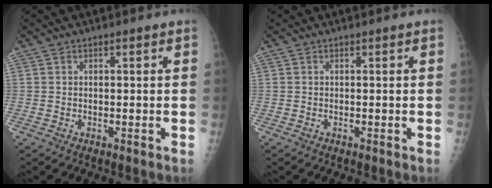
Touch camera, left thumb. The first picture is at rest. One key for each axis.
{"total": 0.0}